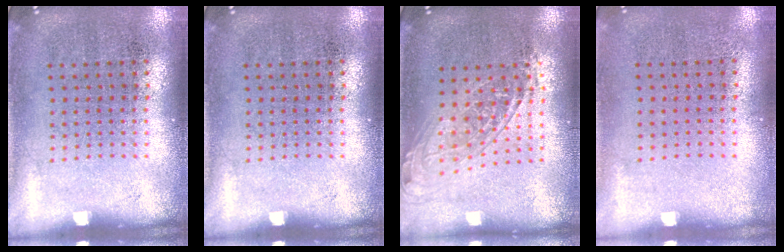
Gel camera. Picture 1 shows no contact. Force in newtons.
{"total": 0.0}
{"total": 1.5, "press": 1.3, "slide": 0.9}
{"total": 0.0}